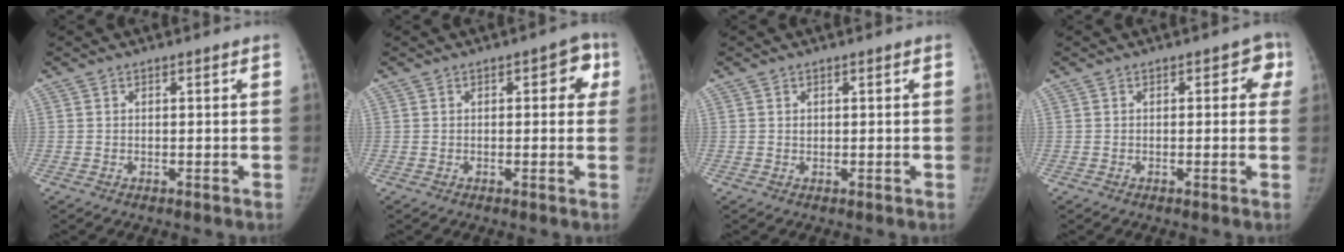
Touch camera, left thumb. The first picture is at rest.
{"total": 4.8, "force": [1.3, 2.6, 3.8], "torque": [-0.007, 0.005, 0.004]}
{"total": 0.6, "force": [0.2, 0.5, 0.3], "torque": [0.001, -0.001, 0.004]}
{"total": 3.2, "force": [0.7, 2.2, 2.2], "torque": [0.016, 0.006, -0.006]}